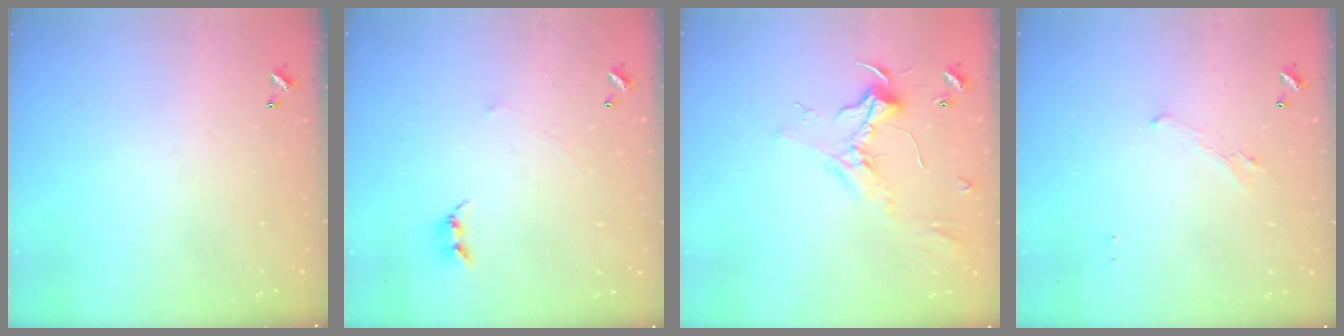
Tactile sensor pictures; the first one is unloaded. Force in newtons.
{"total": 2.7, "press": 2.7, "slide": 0.3}
{"total": 2.3, "press": 2.2, "slide": 0.7}
{"total": 0.8, "press": 0.4, "slide": 0.7}